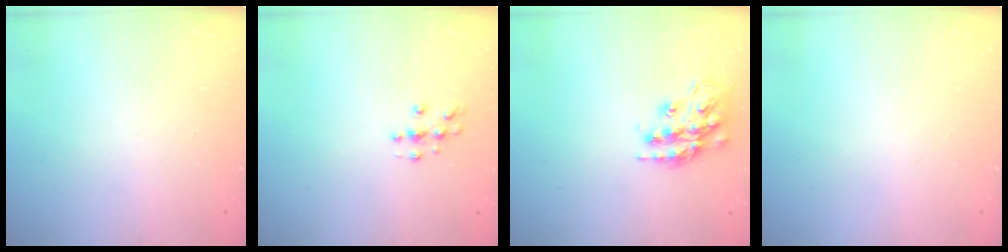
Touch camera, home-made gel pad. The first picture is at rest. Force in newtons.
{"total": 4.1, "press": 4.1, "slide": 0.5}
{"total": 17.3, "press": 17.3, "slide": 1.4}
{"total": 0.0}